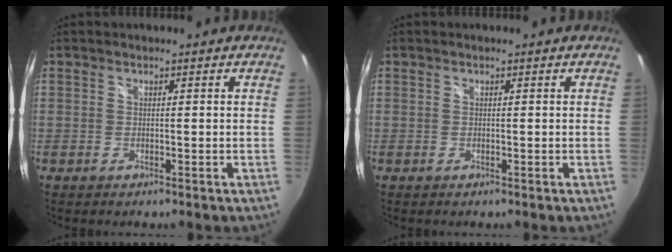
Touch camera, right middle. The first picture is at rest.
{"total": 0.0}